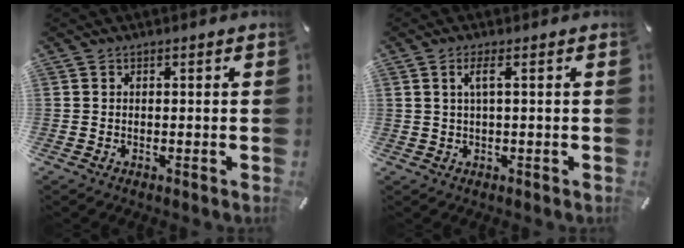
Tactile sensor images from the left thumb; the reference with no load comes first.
{"total": 3.0, "force": [0.8, 0.5, 2.8], "torque": [-0.056, 0.003, 0.012]}